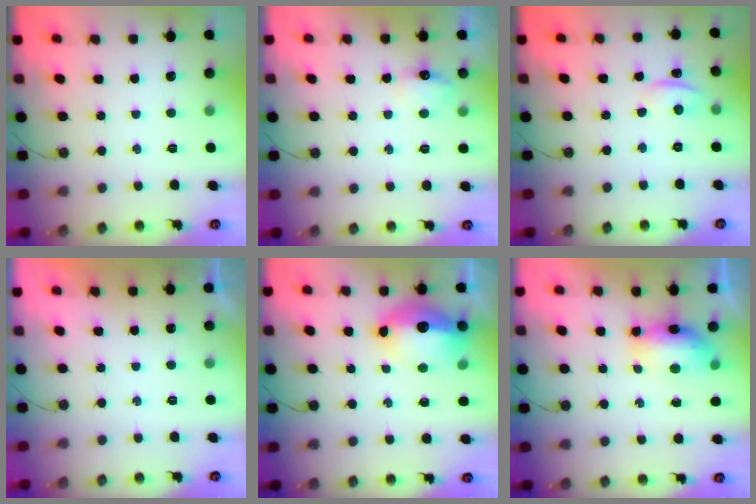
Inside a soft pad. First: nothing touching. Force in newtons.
{"total": 7.6, "press": 7.6, "slide": 1.0}
{"total": 1.6, "press": 1.2, "slide": 1.0}
{"total": 0.0}
{"total": 14.6, "press": 14.5, "slide": 1.5}
{"total": 9.0, "press": 8.0, "slide": 3.9}